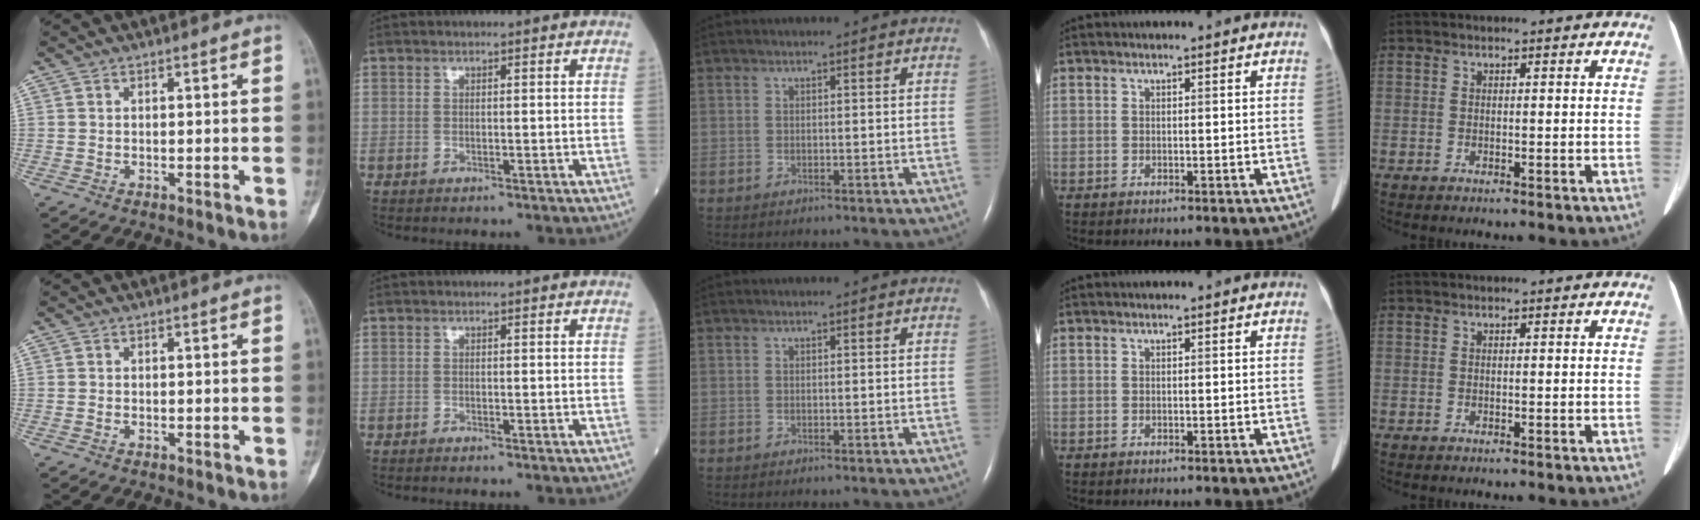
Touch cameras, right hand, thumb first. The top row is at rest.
{"index": {"total": 0.8, "force": [-0.7, 0.0, 0.4], "torque": [-0.007, -0.001, -0.009]}}